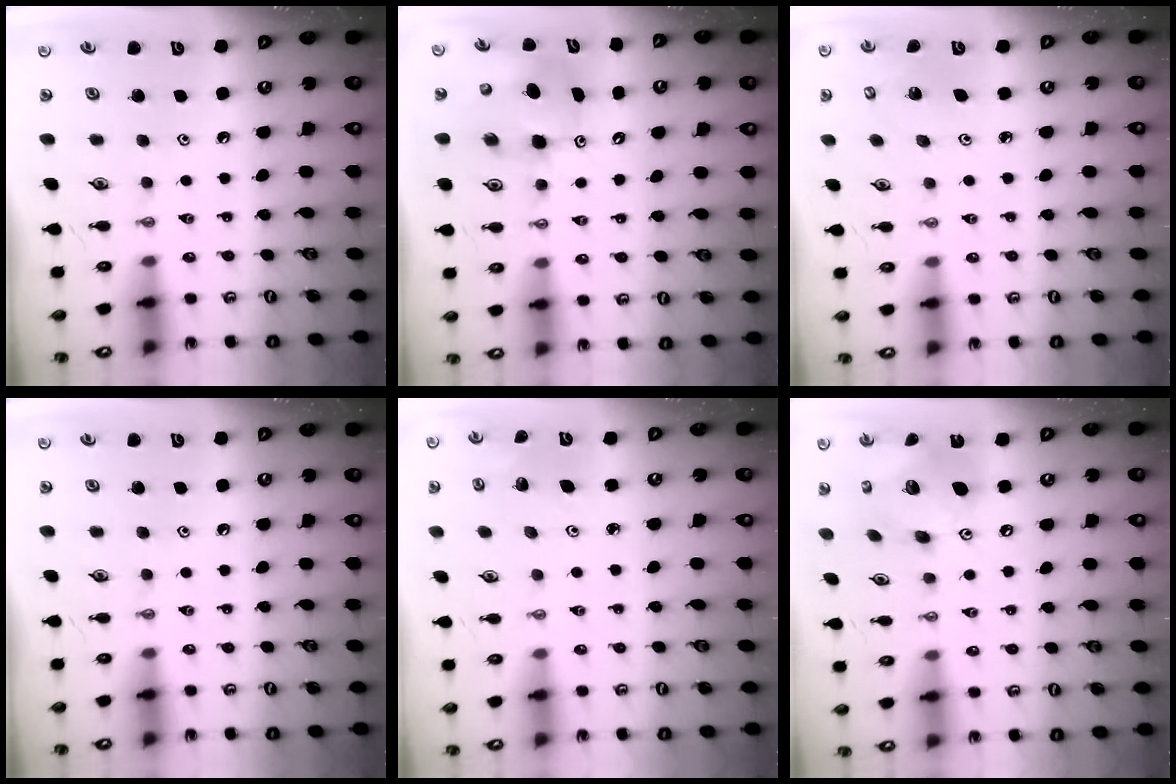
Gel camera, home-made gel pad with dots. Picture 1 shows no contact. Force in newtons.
{"total": 8.6, "press": 8.4, "slide": 1.8}
{"total": 3.0, "press": 3.0, "slide": 0.1}
{"total": 0.0}
{"total": 3.4, "press": 2.8, "slide": 2.1}
{"total": 15.2, "press": 15.1, "slide": 1.5}